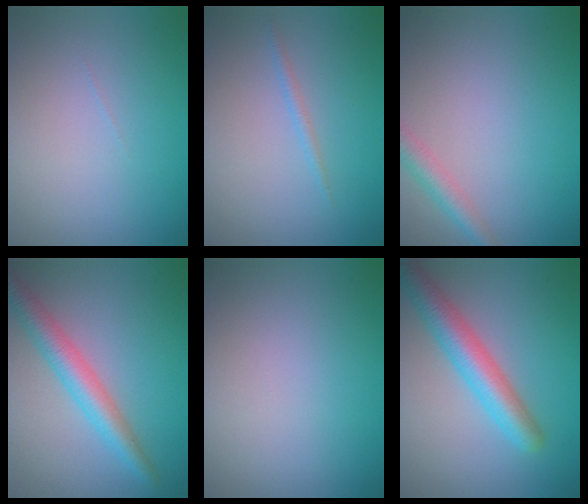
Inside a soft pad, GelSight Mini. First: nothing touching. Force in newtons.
{"total": 0.8, "press": 0.8, "slide": 0.1}
{"total": 2.4, "press": 2.4, "slide": 0.1}
{"total": 4.0, "press": 4.0, "slide": 0.0}
{"total": 0.0}
{"total": 4.8, "press": 4.8, "slide": 0.1}